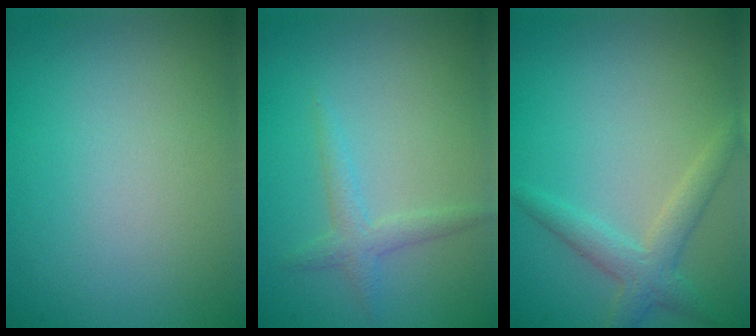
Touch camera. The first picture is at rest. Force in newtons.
{"total": 1.7, "press": 1.7, "slide": 0.0}
{"total": 2.8, "press": 2.7, "slide": 0.2}